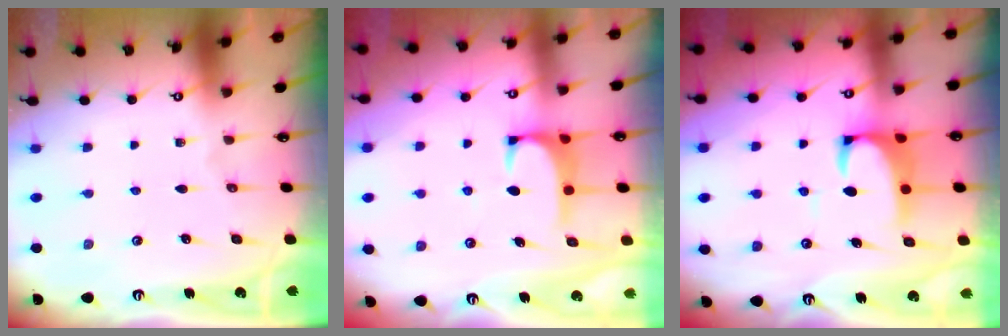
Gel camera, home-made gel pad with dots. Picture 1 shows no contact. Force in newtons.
{"total": 0.8, "press": 0.6, "slide": 0.5}
{"total": 3.0, "press": 2.8, "slide": 1.1}